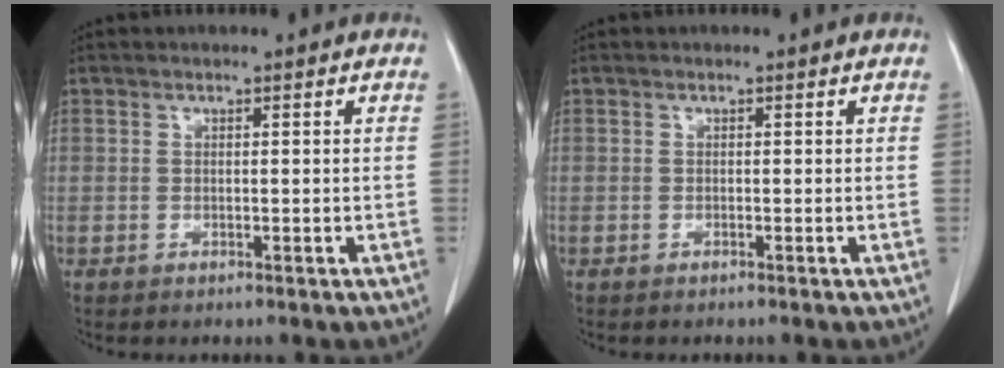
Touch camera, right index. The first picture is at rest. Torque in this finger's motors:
{"motor_torque": [-0.01, -0.01, 0.00, -0.02]}